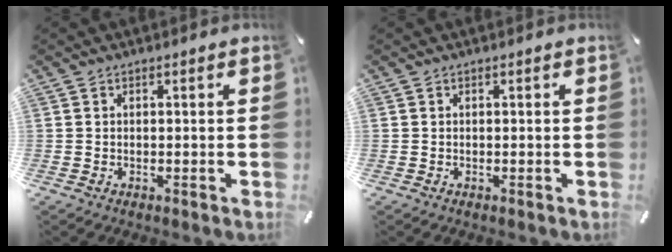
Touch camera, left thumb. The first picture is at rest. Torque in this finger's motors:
{"motor_torque": [-0.15, -0.15, 0.01, -0.01, 0.00]}